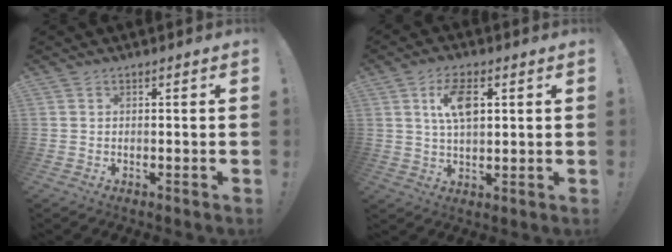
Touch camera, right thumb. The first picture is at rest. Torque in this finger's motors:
{"motor_torque": [0.92, 0.94, 0.12, 0.05, 0.09]}